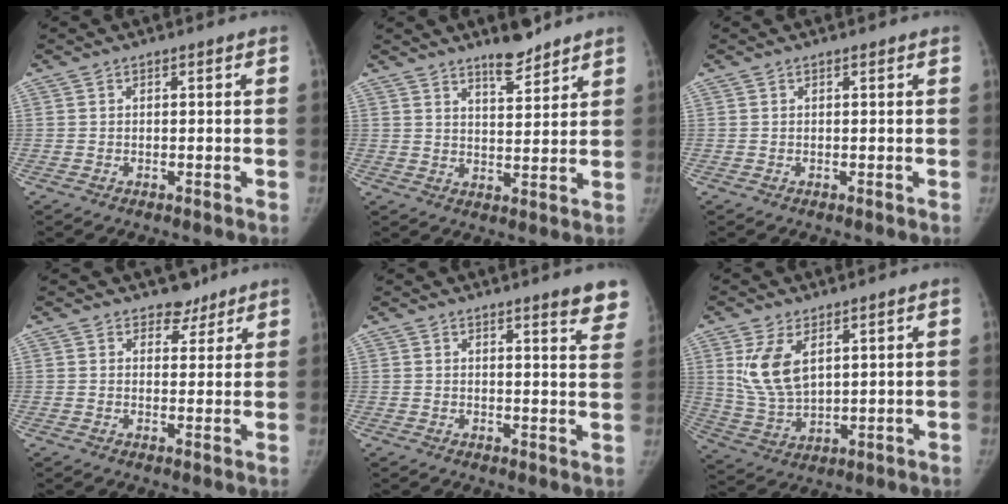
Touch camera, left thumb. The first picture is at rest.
{"total": 6.2, "force": [5.1, 1.6, 3.1], "torque": [-0.030, -0.040, 0.081]}
{"total": 0.0}
{"total": 3.5, "force": [2.8, 2.2, 0.2], "torque": [0.027, -0.016, 0.036]}
{"total": 7.6, "force": [6.0, 0.9, 4.6], "torque": [-0.031, -0.031, 0.057]}
{"total": 9.7, "force": [3.8, 5.2, 7.3], "torque": [-0.131, -0.015, 0.088]}